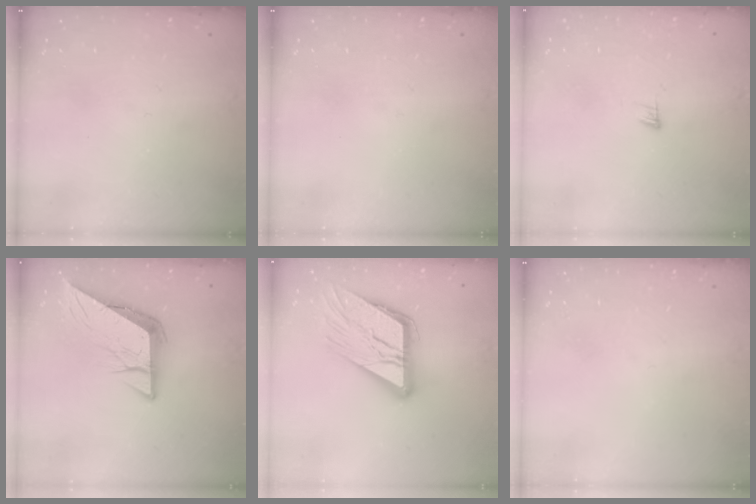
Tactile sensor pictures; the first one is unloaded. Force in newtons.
{"total": 0.0}
{"total": 3.3, "press": 3.3, "slide": 0.2}
{"total": 8.9, "press": 8.9, "slide": 0.9}
{"total": 17.8, "press": 17.7, "slide": 2.1}
{"total": 0.0}